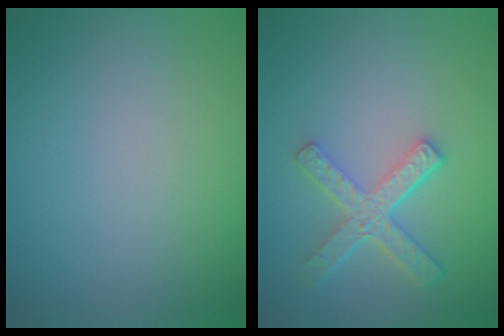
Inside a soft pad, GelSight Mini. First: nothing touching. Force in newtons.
{"total": 4.8, "press": 3.6, "slide": 3.1}